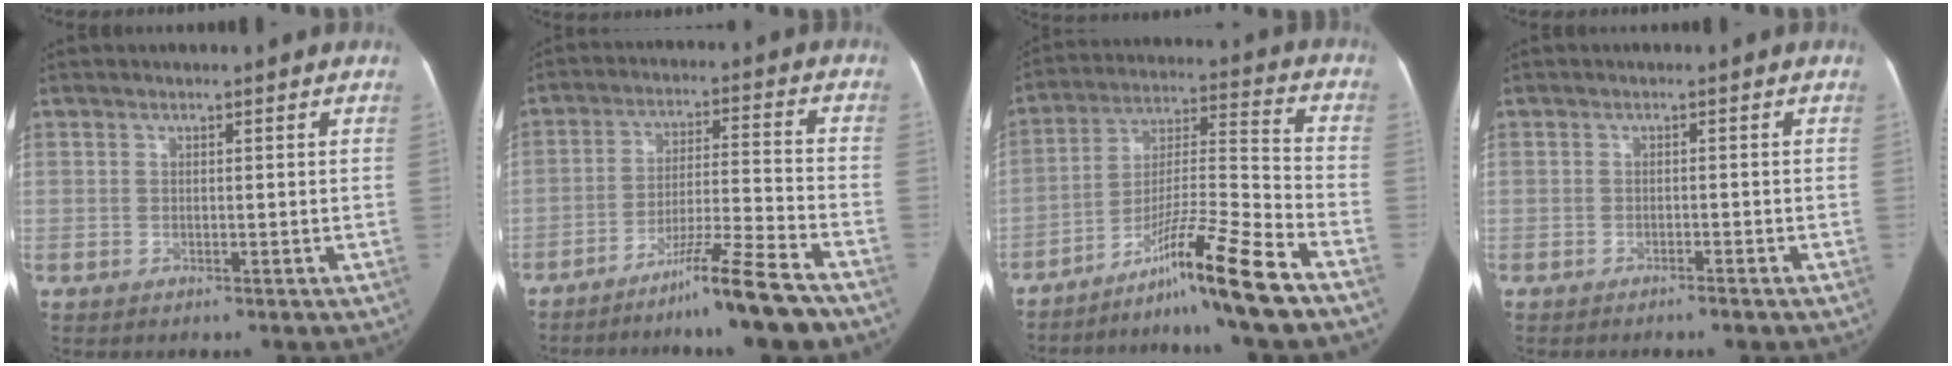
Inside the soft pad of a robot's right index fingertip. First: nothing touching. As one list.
[{"total": 11.6, "force": [-8.9, -1.2, 7.4], "torque": [-0.115, -0.012, -0.152]}, {"total": 15.5, "force": [-11.1, -1.7, 10.7], "torque": [-0.187, -0.004, -0.188]}, {"total": 1.4, "force": [-1.2, 0.1, 0.7], "torque": [-0.014, 0.000, -0.018]}]